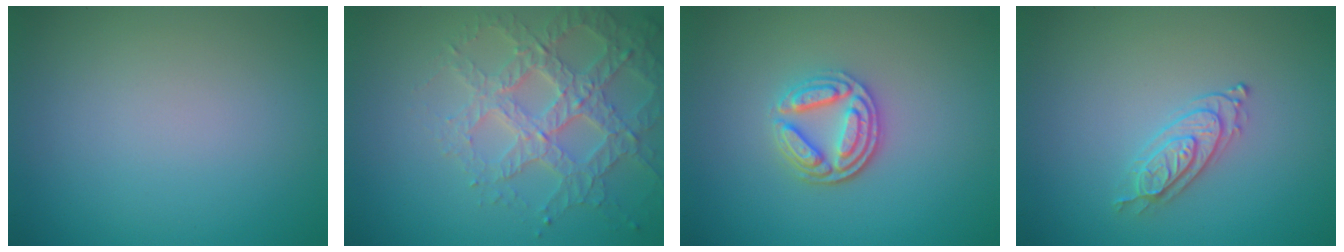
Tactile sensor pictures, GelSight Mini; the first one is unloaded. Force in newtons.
{"total": 4.3, "press": 4.1, "slide": 1.2}
{"total": 3.6, "press": 3.2, "slide": 1.8}
{"total": 2.2, "press": 2.1, "slide": 0.7}